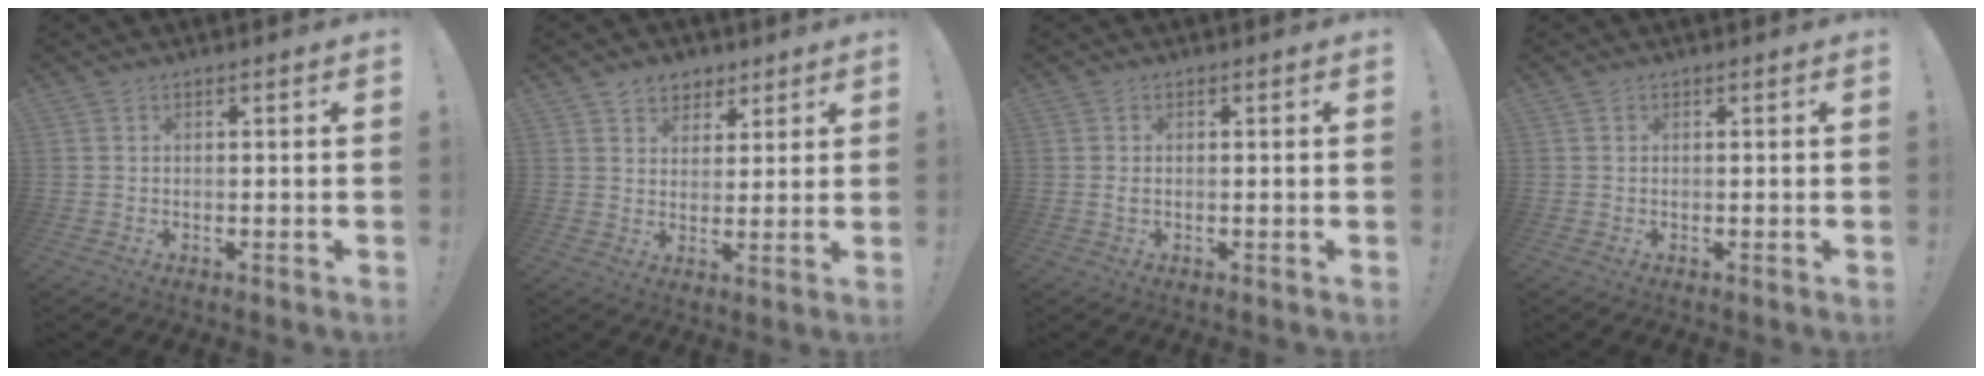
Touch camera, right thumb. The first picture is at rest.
{"total": 6.3, "force": [4.0, 4.8, 0.8], "torque": [-0.002, -0.029, 0.076]}
{"total": 0.8, "force": [0.0, 0.3, 0.7], "torque": [-0.011, 0.000, -0.001]}
{"total": 0.0}